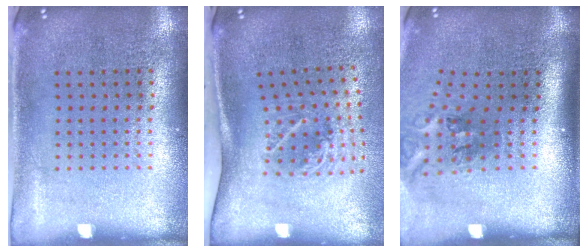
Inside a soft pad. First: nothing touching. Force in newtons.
{"total": 2.0, "press": 1.2, "slide": 1.6}
{"total": 2.0, "press": 1.2, "slide": 1.6}